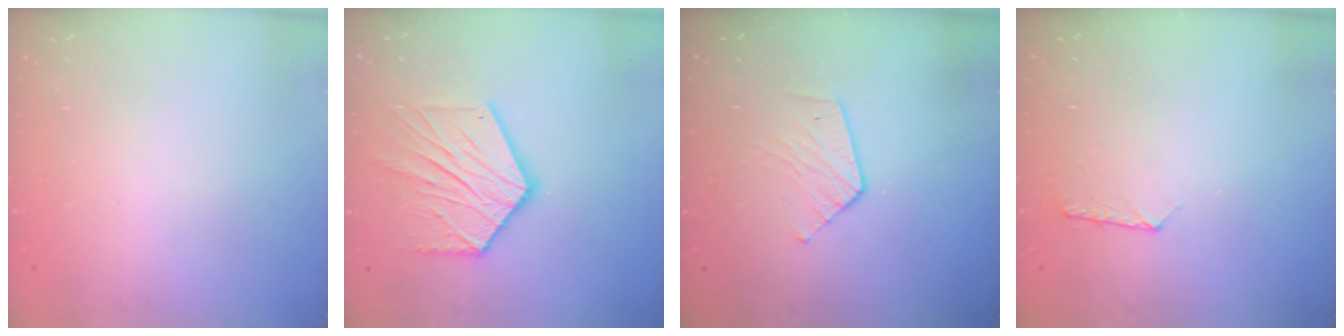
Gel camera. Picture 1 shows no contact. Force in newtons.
{"total": 13.6, "press": 13.6, "slide": 1.0}
{"total": 6.1, "press": 6.1, "slide": 0.3}
{"total": 6.7, "press": 6.6, "slide": 0.6}